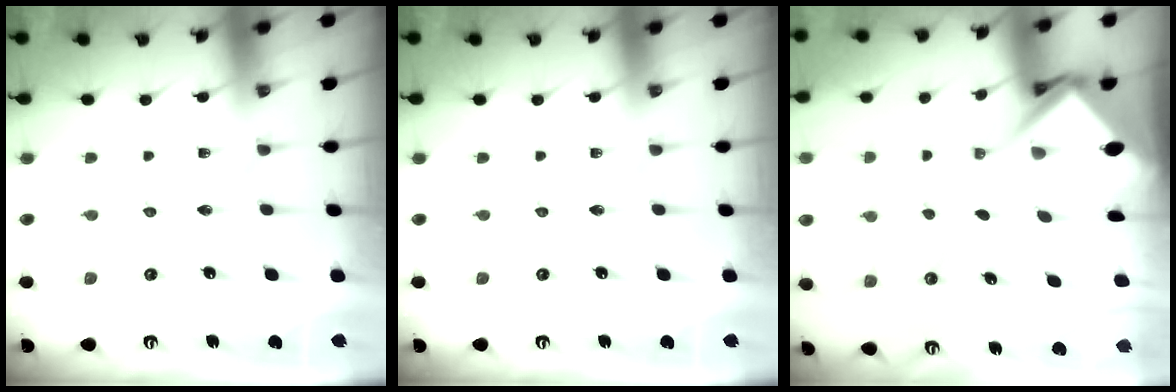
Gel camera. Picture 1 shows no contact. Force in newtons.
{"total": 0.0}
{"total": 6.1, "press": 6.1, "slide": 0.5}